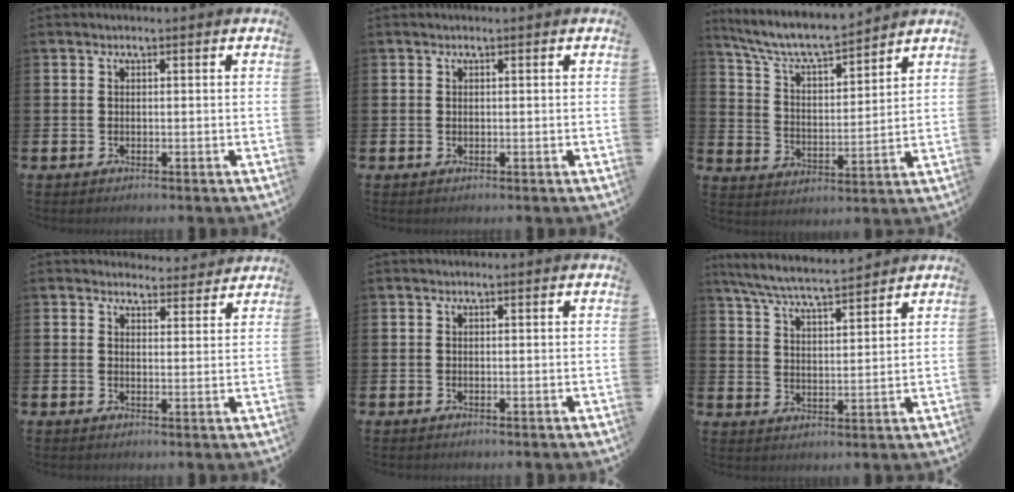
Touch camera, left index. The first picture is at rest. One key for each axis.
{"total": 0.0}
{"total": 7.7, "fx": 7.2, "fy": 1.1, "fz": 2.5, "tx": -0.085, "ty": -0.049, "tz": 0.126}
{"total": 3.4, "fx": 3.3, "fy": 0.9, "fz": -0.1, "tx": 0.003, "ty": -0.020, "tz": 0.058}
{"total": 0.0}
{"total": 6.7, "fx": 6.3, "fy": 0.3, "fz": 2.0, "tx": -0.064, "ty": -0.032, "tz": 0.113}